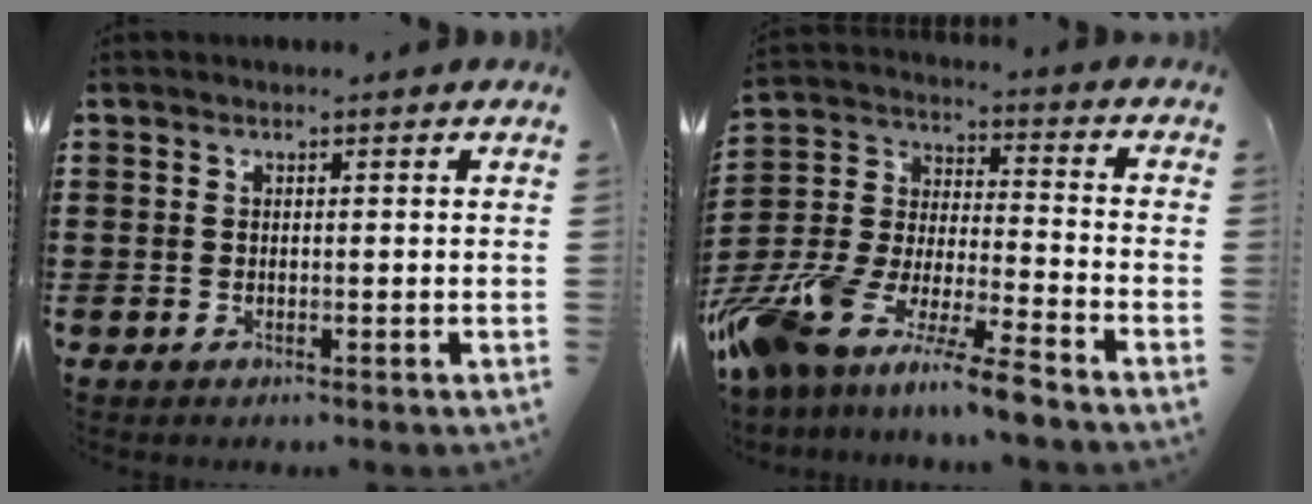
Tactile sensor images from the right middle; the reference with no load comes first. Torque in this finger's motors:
{"motor_torque": [2.14, 0.00, 1.01, 0.21]}